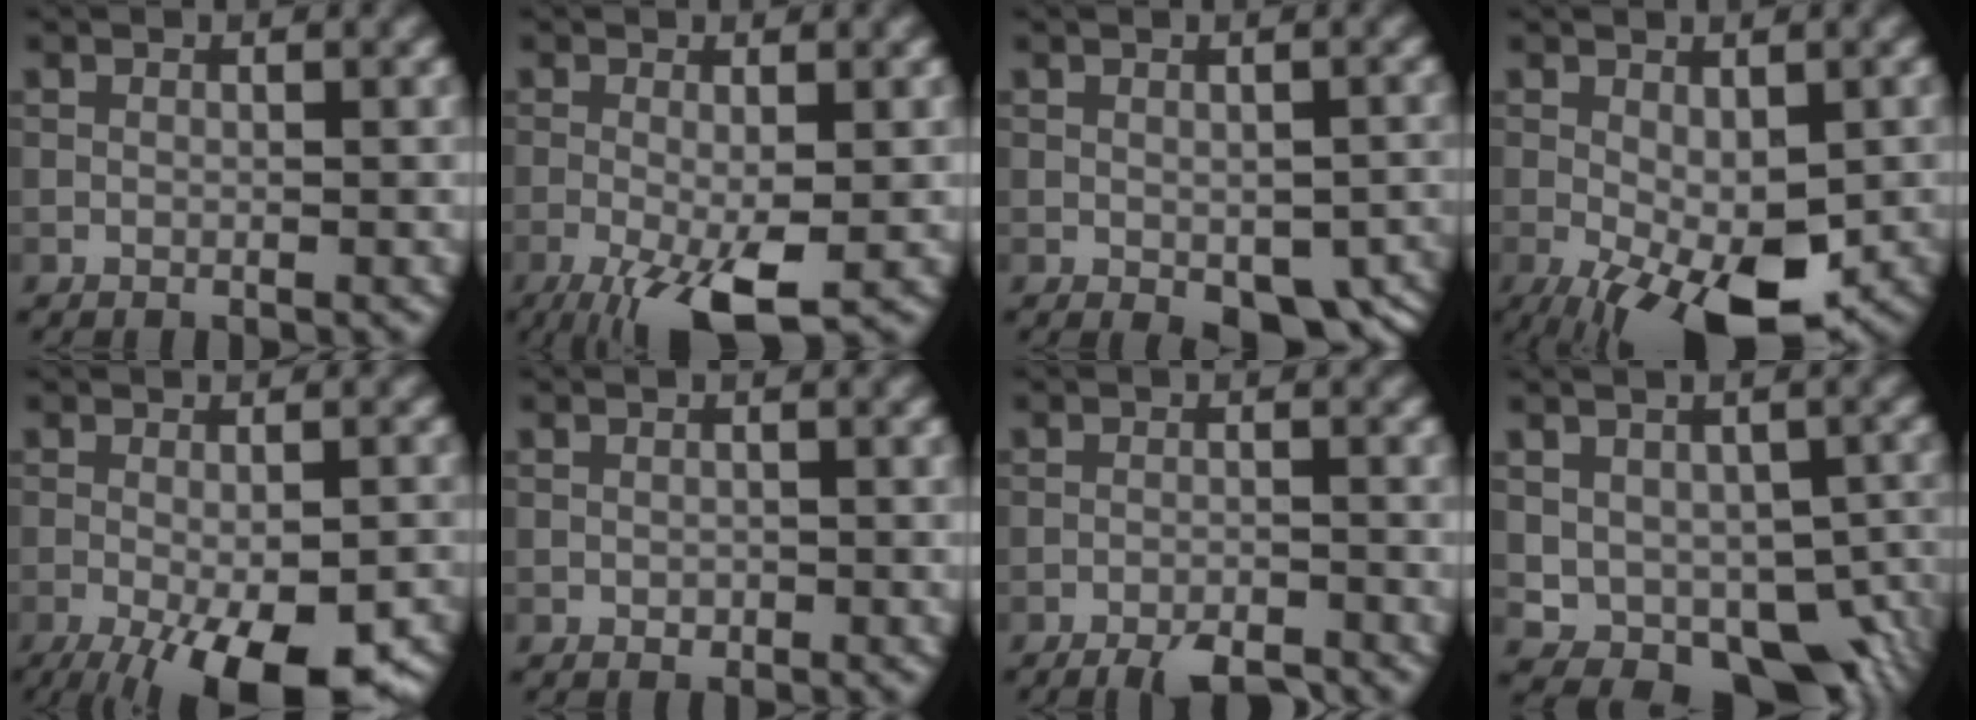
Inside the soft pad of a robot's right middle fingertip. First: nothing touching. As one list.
[{"total": 6.8, "force": [-3.0, 1.8, 5.8], "torque": [-0.110, -0.011, -0.050]}, {"total": 6.6, "force": [-2.8, 3.4, 4.9], "torque": [-0.065, -0.028, -0.019]}, {"total": 9.1, "force": [-3.4, 3.8, 7.6], "torque": [-0.144, -0.019, -0.044]}, {"total": 12.2, "force": [-6.2, 4.0, 9.6], "torque": [-0.142, -0.031, -0.081]}, {"total": 0.6, "force": [-0.2, 0.5, 0.4], "torque": [-0.004, -0.003, -0.002]}, {"total": 4.1, "force": [-3.4, 0.9, 2.1], "torque": [-0.037, -0.009, -0.053]}, {"total": 9.8, "force": [-2.6, 6.5, 6.8], "torque": [-0.083, -0.021, -0.015]}]